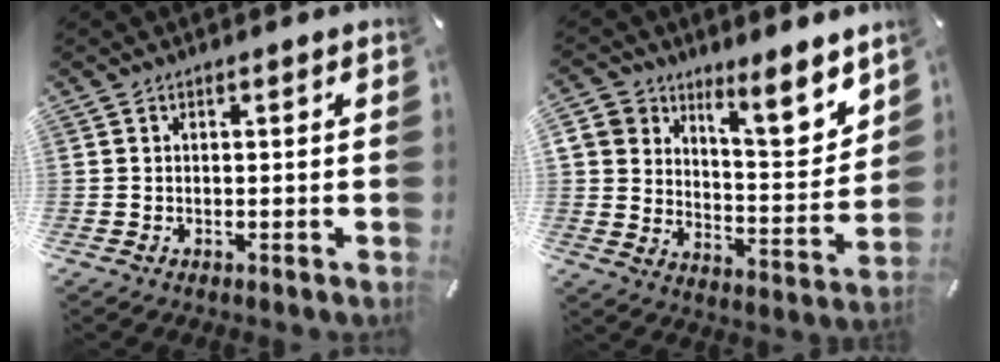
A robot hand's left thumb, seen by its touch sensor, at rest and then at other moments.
{"total": 11.3, "force": [8.7, 5.0, 5.2], "torque": [-0.070, -0.074, 0.156]}